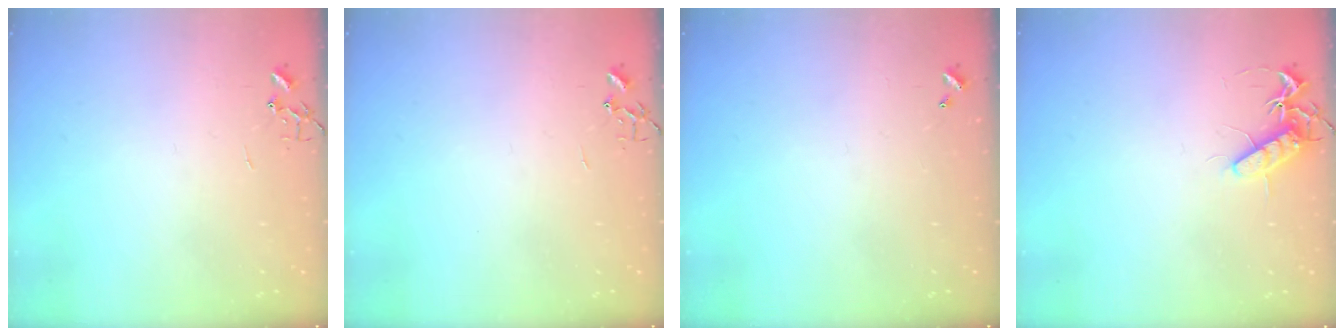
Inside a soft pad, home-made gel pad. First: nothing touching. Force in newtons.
{"total": 0.0}
{"total": 0.0}
{"total": 10.8, "press": 10.8, "slide": 0.4}